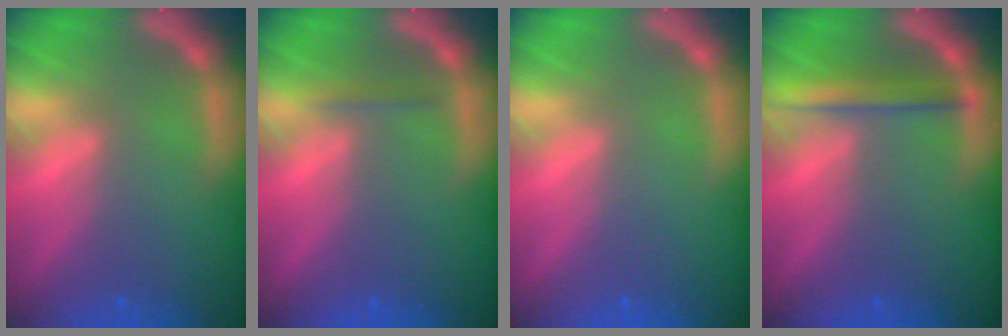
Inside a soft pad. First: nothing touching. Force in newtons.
{"total": 0.9}
{"total": 0.0}
{"total": 2.9}